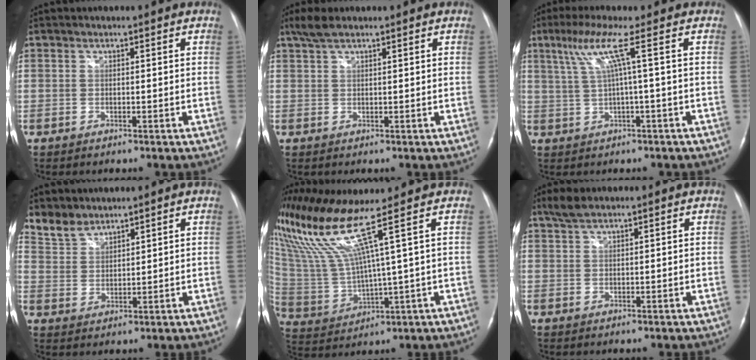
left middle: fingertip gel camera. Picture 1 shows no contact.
{"total": 2.8, "force": [2.2, 0.5, 1.6], "torque": [-0.041, 0.013, 0.046]}
{"total": 5.9, "force": [1.7, -1.6, 5.4], "torque": [-0.116, 0.020, 0.042]}
{"total": 4.3, "force": [4.0, 1.6, 0.2], "torque": [-0.007, 0.011, 0.087]}
{"total": 12.6, "force": [7.9, -2.6, 9.5], "torque": [-0.200, -0.002, 0.162]}
{"total": 2.6, "force": [2.1, 0.5, 1.4], "torque": [-0.036, 0.010, 0.044]}